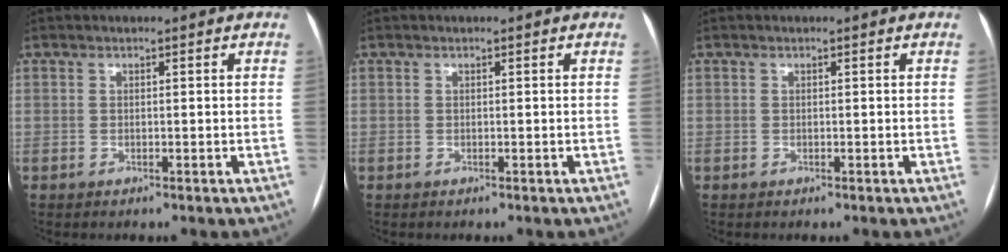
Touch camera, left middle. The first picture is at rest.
{"total": 0.0}
{"total": 0.0}